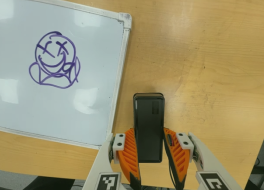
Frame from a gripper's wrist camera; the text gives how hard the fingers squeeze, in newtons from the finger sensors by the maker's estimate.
{"total": 4.3, "left": 3.1, "right": 5.6}